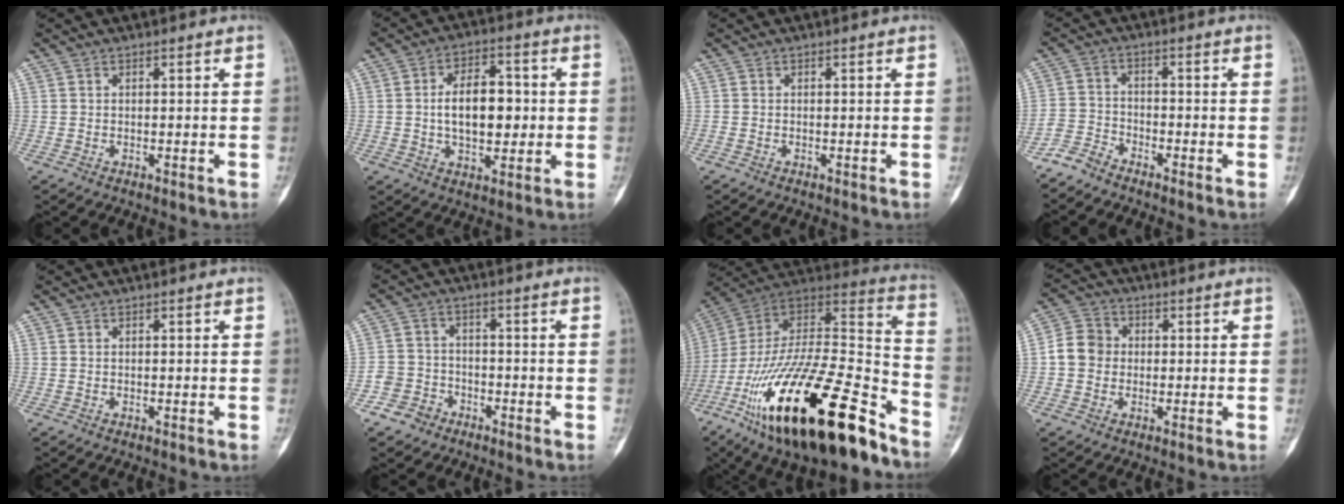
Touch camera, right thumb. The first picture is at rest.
{"total": 11.3, "force": [0.2, 6.5, 9.3], "torque": [-0.122, 0.011, 0.004]}
{"total": 0.0}
{"total": 4.0, "force": [-3.8, 1.3, 0.5], "torque": [-0.005, 0.013, -0.085]}
{"total": 0.0}
{"total": 5.5, "force": [-3.6, 4.1, 0.5], "torque": [0.016, 0.028, -0.071]}
{"total": 36.5, "force": [-20.9, 11.4, 27.7], "torque": [-0.454, 0.041, -0.349]}
{"total": 6.0, "force": [-0.3, 5.4, 2.7], "torque": [-0.034, 0.016, -0.017]}